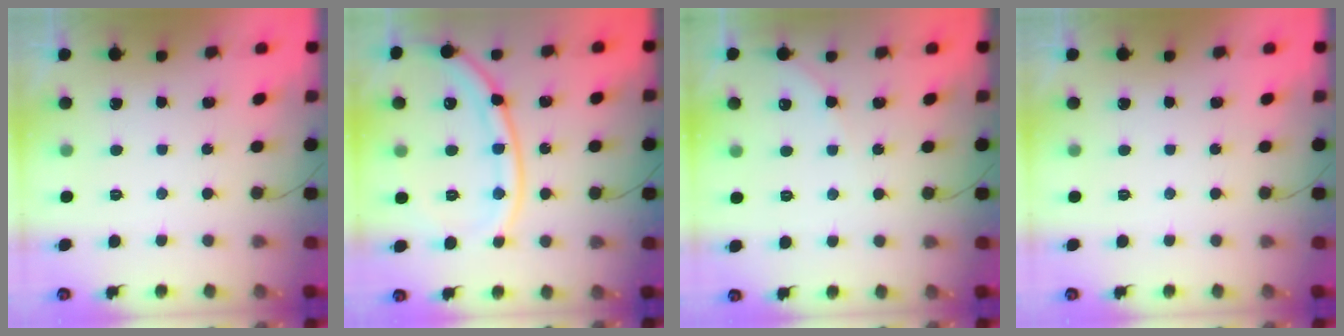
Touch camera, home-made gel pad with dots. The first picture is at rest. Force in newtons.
{"total": 16.5, "press": 16.4, "slide": 1.1}
{"total": 4.1, "press": 4.0, "slide": 0.6}
{"total": 0.0}